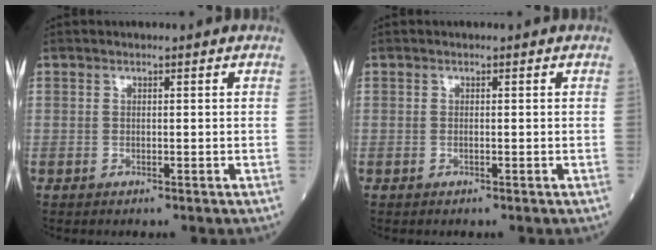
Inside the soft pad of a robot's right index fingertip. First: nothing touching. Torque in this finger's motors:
{"motor_torque": [0.05, 0.00, 0.03, 0.01]}